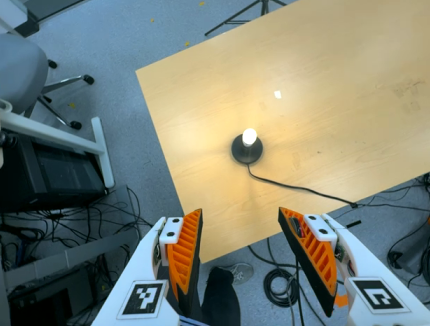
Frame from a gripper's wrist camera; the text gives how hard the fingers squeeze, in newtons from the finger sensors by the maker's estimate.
{"total": 0.0}